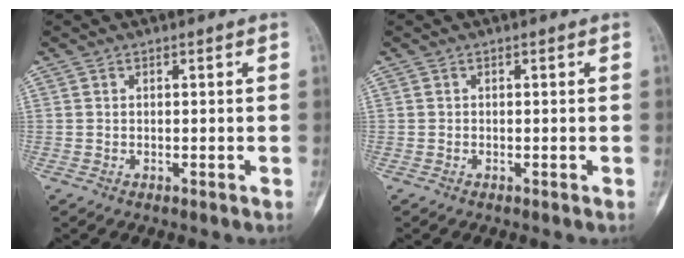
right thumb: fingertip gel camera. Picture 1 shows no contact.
{"total": 0.0}